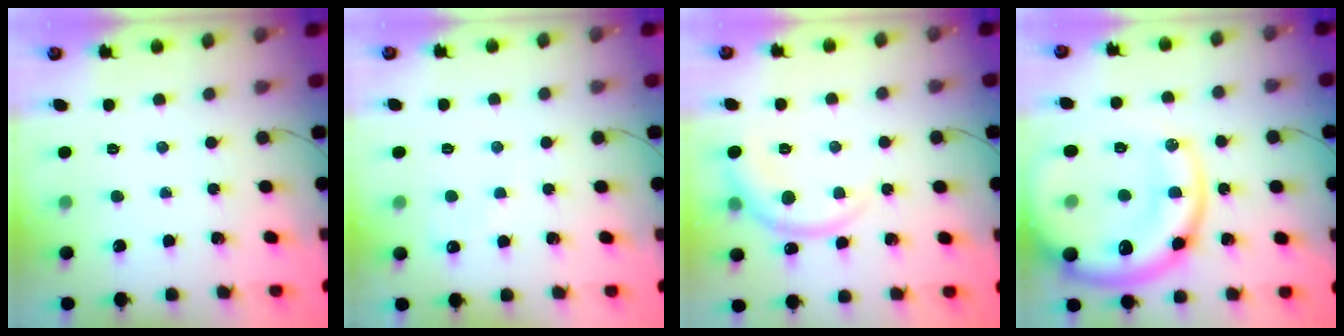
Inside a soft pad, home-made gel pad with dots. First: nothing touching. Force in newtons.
{"total": 3.4, "press": 3.3, "slide": 1.0}
{"total": 6.7, "press": 6.7, "slide": 0.8}
{"total": 25.1, "press": 24.8, "slide": 3.9}